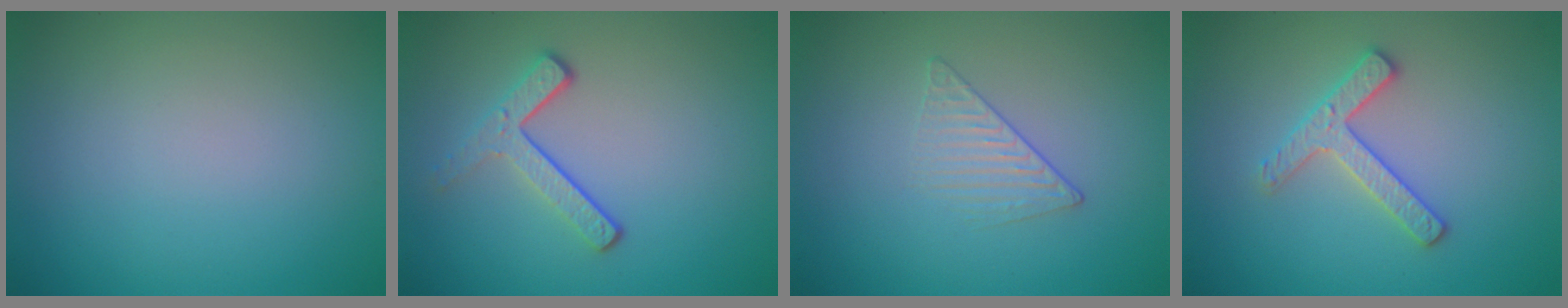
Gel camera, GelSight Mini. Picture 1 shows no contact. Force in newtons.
{"total": 3.0, "press": 2.2, "slide": 2.0}
{"total": 1.5, "press": 0.7, "slide": 1.3}
{"total": 2.5, "press": 2.5, "slide": 0.4}